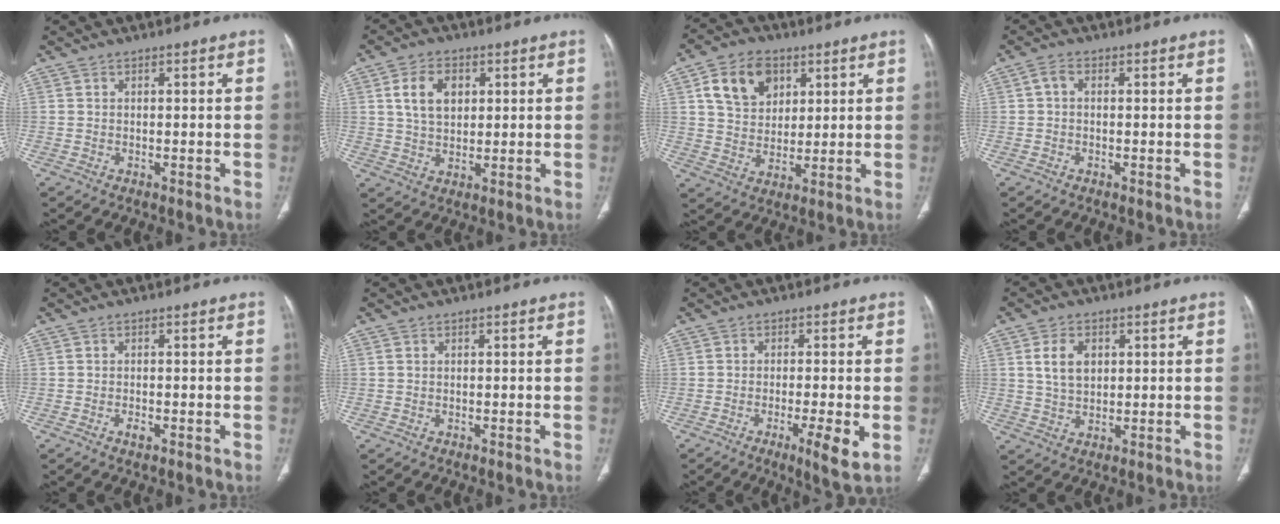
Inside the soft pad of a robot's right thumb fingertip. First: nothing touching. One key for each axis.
{"total": 7.8, "fx": 2.3, "fy": 5.2, "fz": 5.3, "tx": -0.076, "ty": -0.007, "tz": 0.043}
{"total": 11.5, "fx": 4.6, "fy": 8.4, "fz": 6.3, "tx": -0.079, "ty": -0.010, "tz": 0.085}
{"total": 1.9, "fx": 0.1, "fy": 1.2, "fz": 1.4, "tx": -0.023, "ty": 0.006, "tz": -0.003}
{"total": 1.5, "fx": -0.7, "fy": 0.7, "fz": 1.2, "tx": -0.023, "ty": 0.001, "tz": -0.013}
{"total": 0.0}
{"total": 6.6, "fx": -2.1, "fy": 0.9, "fz": 6.2, "tx": -0.104, "ty": -0.014, "tz": -0.036}
{"total": 6.1, "fx": 1.7, "fy": 4.1, "fz": 4.2, "tx": -0.062, "ty": -0.007, "tz": 0.034}